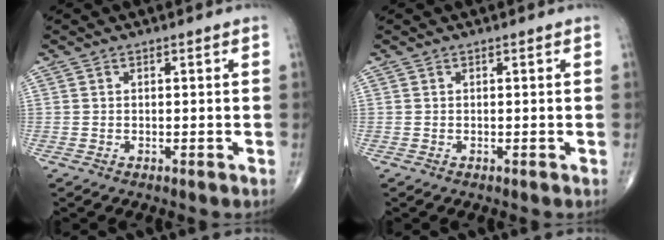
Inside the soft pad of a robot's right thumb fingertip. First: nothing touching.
{"total": 0.0}